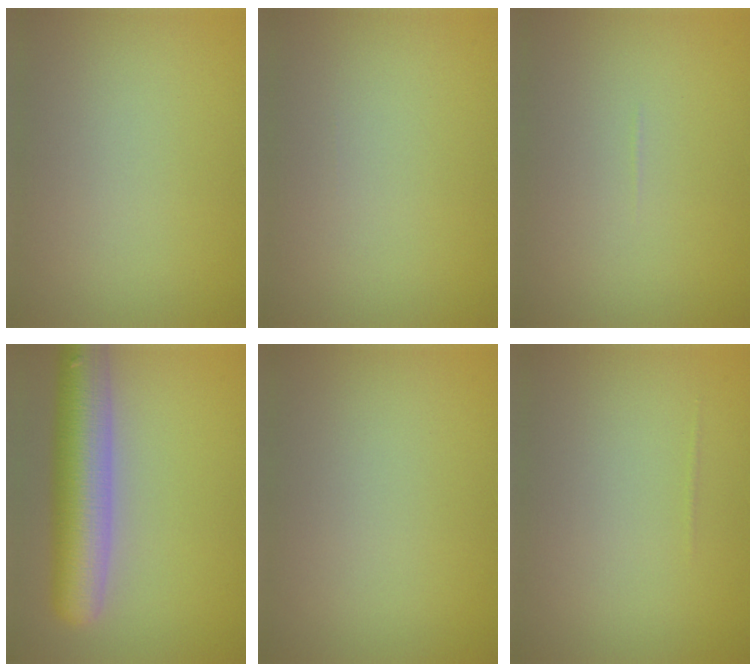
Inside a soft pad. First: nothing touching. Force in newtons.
{"total": 0.0}
{"total": 0.0}
{"total": 8.7, "press": 8.7, "slide": 0.6}
{"total": 0.0}
{"total": 0.0}